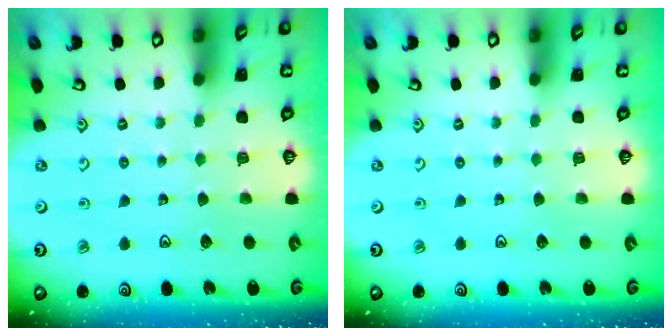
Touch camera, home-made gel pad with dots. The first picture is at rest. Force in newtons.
{"total": 0.0}